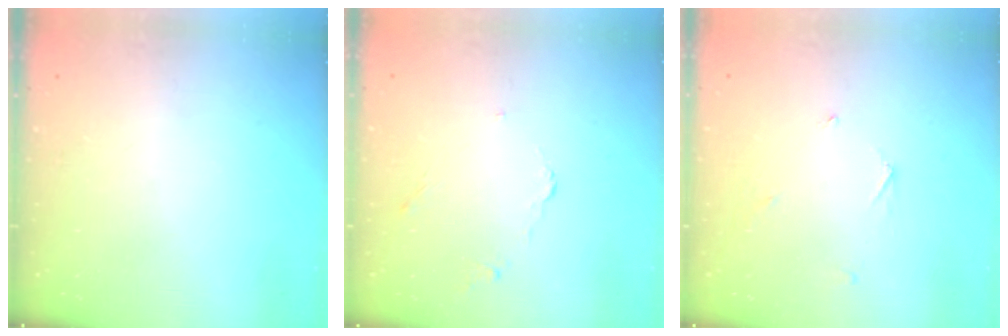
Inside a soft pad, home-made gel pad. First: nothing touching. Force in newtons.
{"total": 2.6, "press": 2.5, "slide": 0.6}
{"total": 3.0, "press": 3.0, "slide": 0.3}